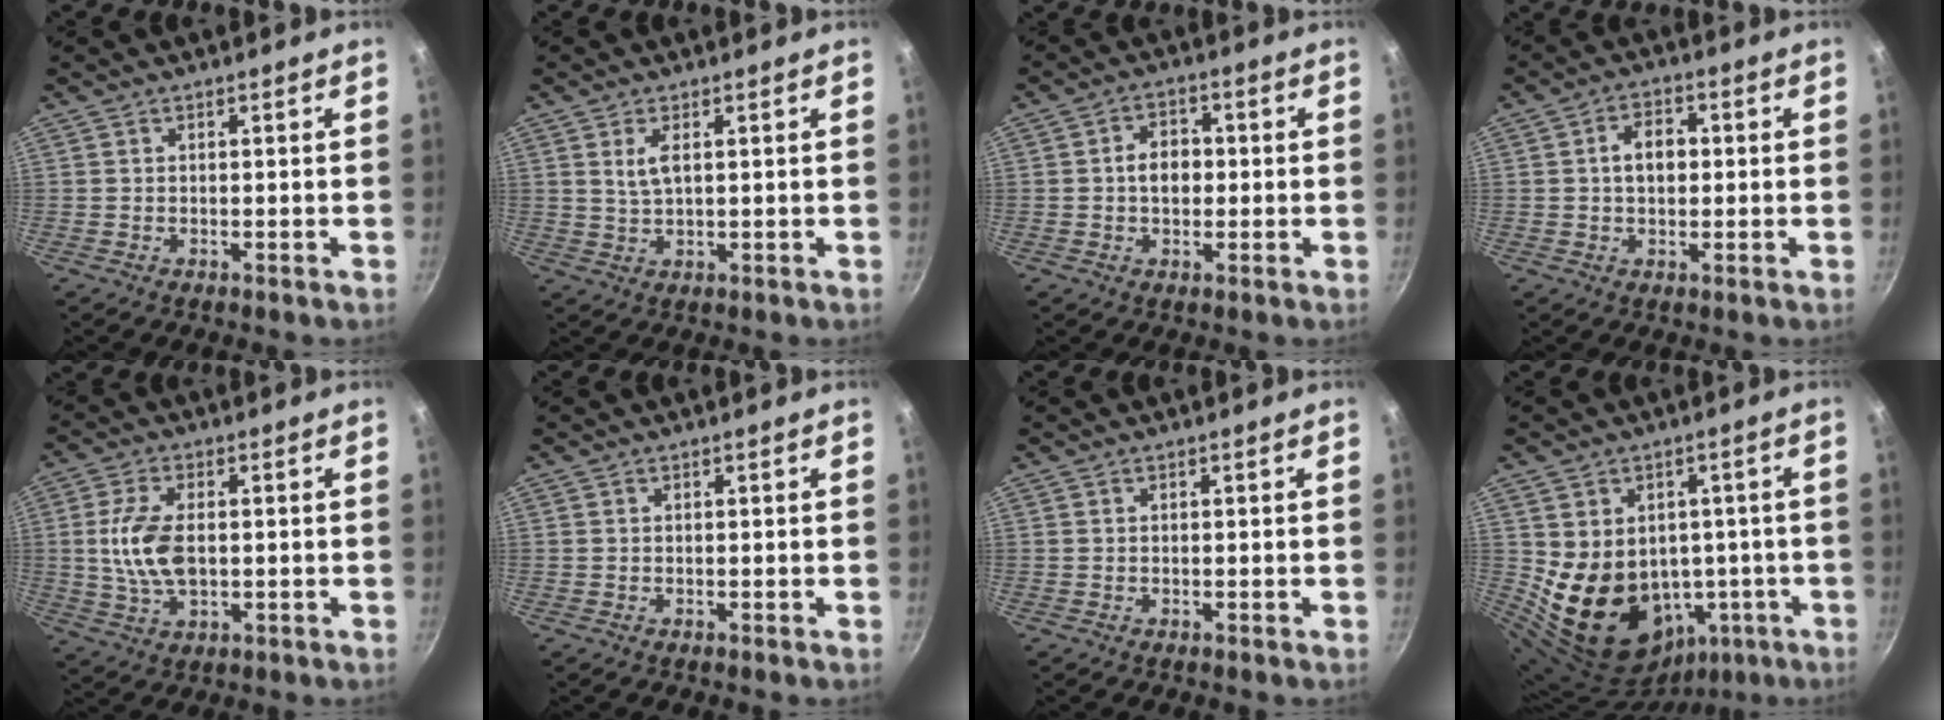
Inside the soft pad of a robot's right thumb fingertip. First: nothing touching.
{"total": 3.5, "force": [1.1, 1.4, 3.0], "torque": [-0.057, -0.007, 0.025]}
{"total": 5.6, "force": [-0.1, 4.2, 3.7], "torque": [-0.032, 0.013, -0.007]}
{"total": 5.7, "force": [0.4, 4.0, 4.1], "torque": [-0.042, 0.014, 0.001]}
{"total": 11.2, "force": [0.2, 6.2, 9.3], "torque": [-0.182, 0.006, 0.002]}
{"total": 0.0}
{"total": 0.0}
{"total": 15.6, "force": [-1.8, 12.9, 8.6], "torque": [-0.096, 0.018, 0.006]}